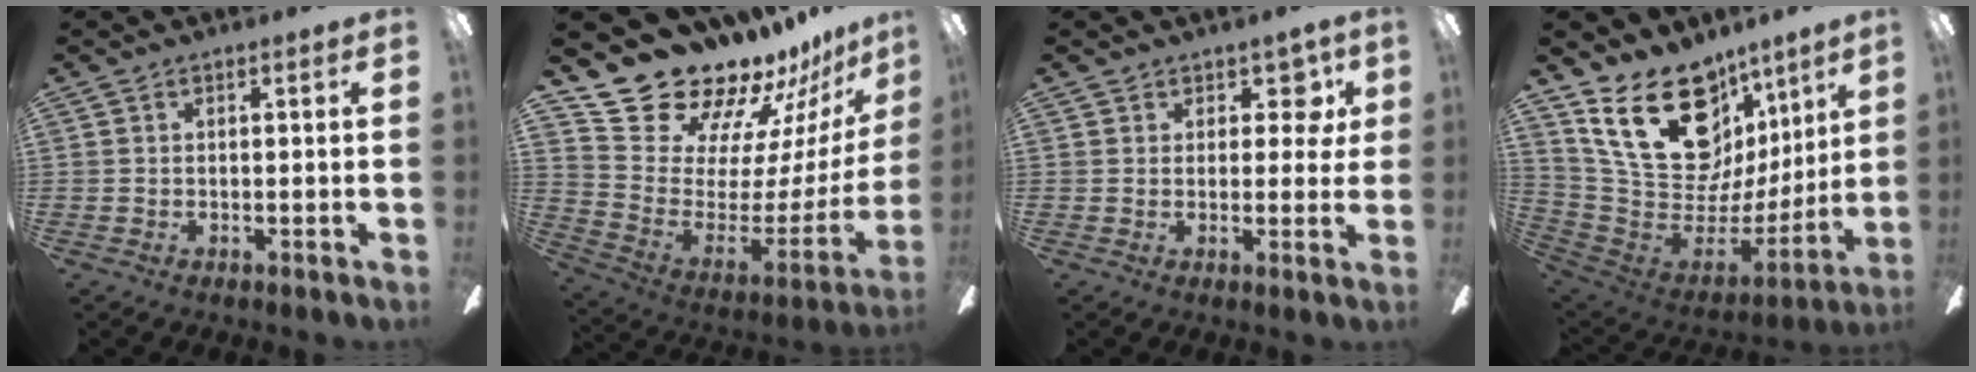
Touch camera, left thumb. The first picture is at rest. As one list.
[{"total": 19.9, "force": [18.0, 7.3, 4.2], "torque": [-0.081, -0.160, 0.337]}, {"total": 5.5, "force": [3.1, 3.9, 2.4], "torque": [-0.021, -0.010, 0.053]}, {"total": 26.5, "force": [13.8, 16.1, 15.9], "torque": [-0.283, -0.078, 0.269]}]